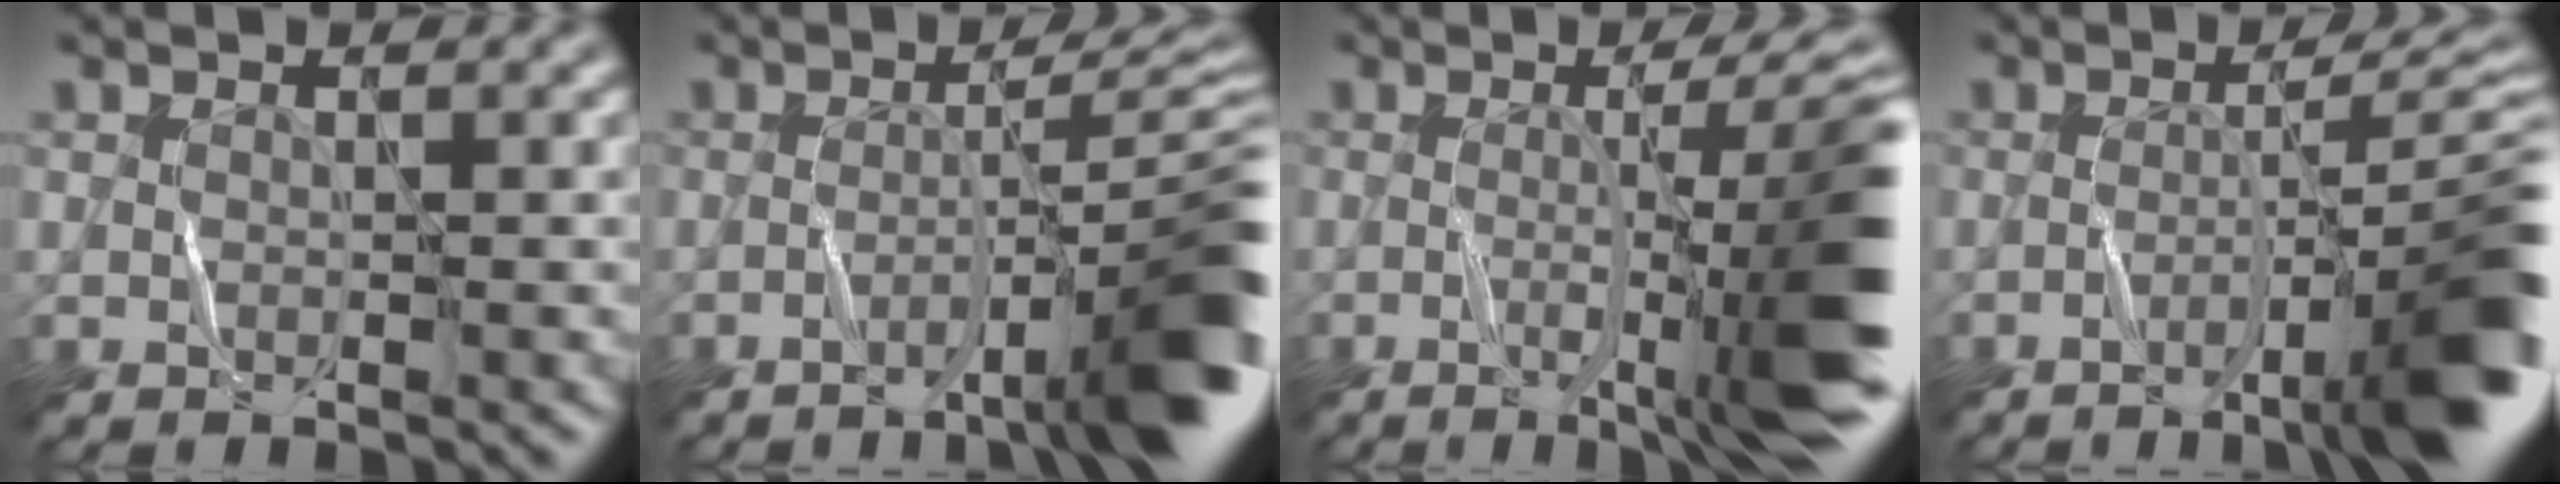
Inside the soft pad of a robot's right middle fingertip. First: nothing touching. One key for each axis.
{"total": 10.5, "fx": -4.2, "fy": 1.7, "fz": 9.4, "tx": -0.119, "ty": 0.011, "tz": -0.066}
{"total": 12.2, "fx": -2.0, "fy": 2.3, "fz": 11.8, "tx": -0.151, "ty": 0.006, "tz": -0.029}
{"total": 11.6, "fx": -4.7, "fy": 2.1, "fz": 10.4, "tx": -0.130, "ty": 0.009, "tz": -0.070}